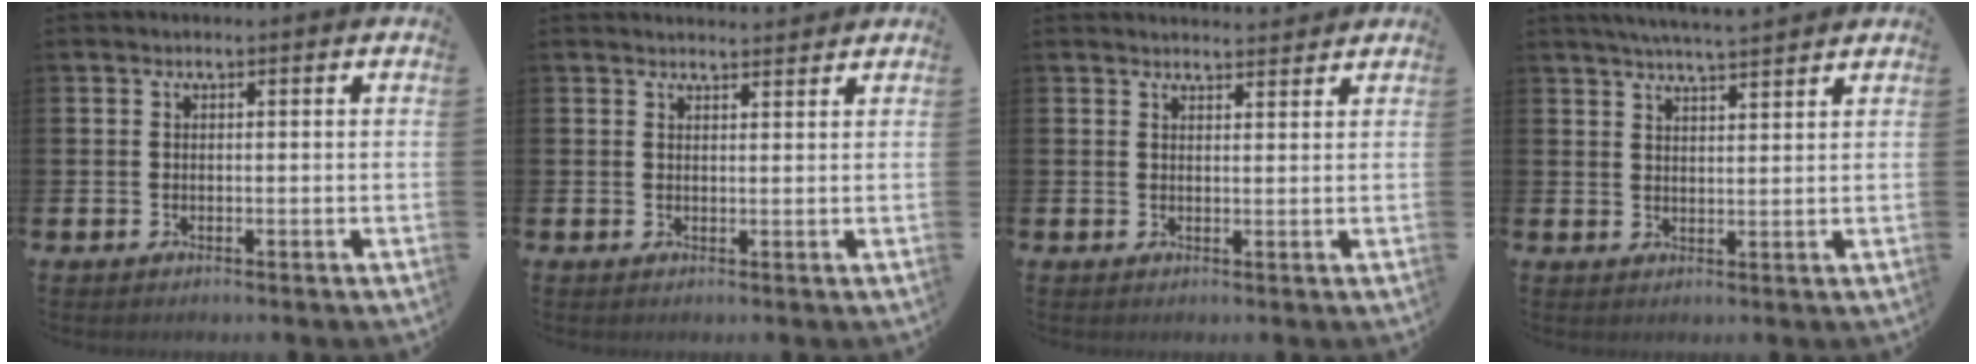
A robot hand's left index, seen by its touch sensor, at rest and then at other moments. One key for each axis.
{"total": 2.0, "fx": 2.0, "fy": 0.1, "fz": -0.1, "tx": 0.011, "ty": -0.014, "tz": 0.033}
{"total": 2.3, "fx": 2.3, "fy": 0.2, "fz": -0.1, "tx": 0.010, "ty": -0.017, "tz": 0.039}
{"total": 4.9, "fx": 4.7, "fy": -0.2, "fz": 1.1, "tx": -0.020, "ty": -0.023, "tz": 0.082}